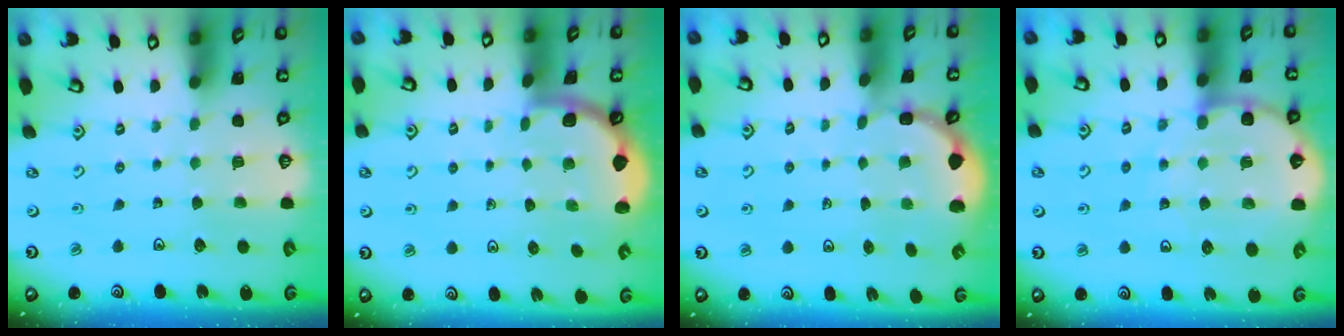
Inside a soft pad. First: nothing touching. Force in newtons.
{"total": 1.8, "press": 1.8, "slide": 0.1}
{"total": 1.8, "press": 1.7, "slide": 0.7}
{"total": 9.6, "press": 9.5, "slide": 1.2}